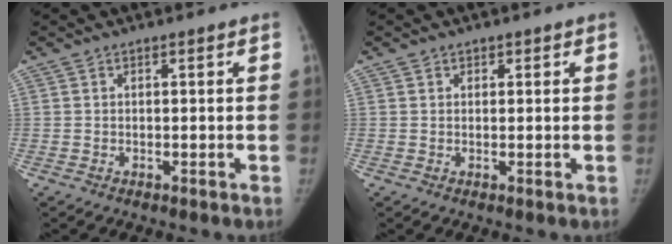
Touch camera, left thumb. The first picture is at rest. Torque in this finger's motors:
{"motor_torque": [-0.32, -0.35, -0.22, 0.01, 0.00]}